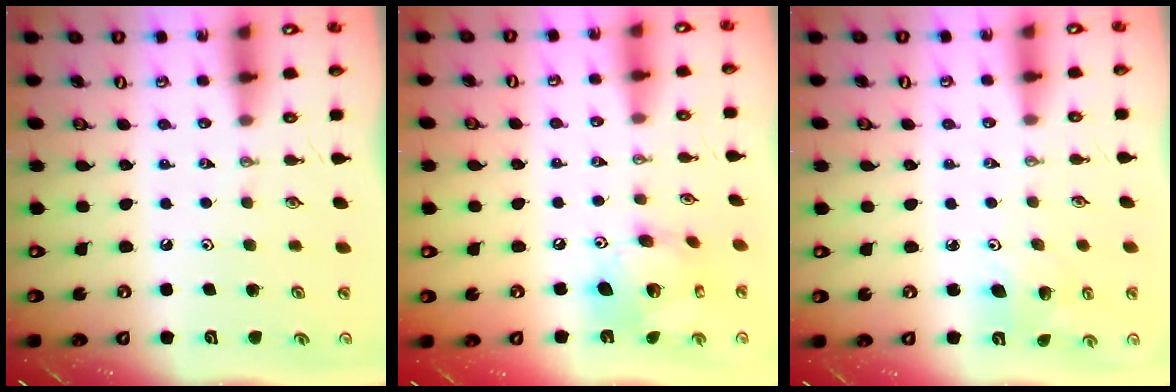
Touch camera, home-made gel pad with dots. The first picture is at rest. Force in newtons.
{"total": 14.5, "press": 14.4, "slide": 1.5}
{"total": 4.5, "press": 4.2, "slide": 1.5}